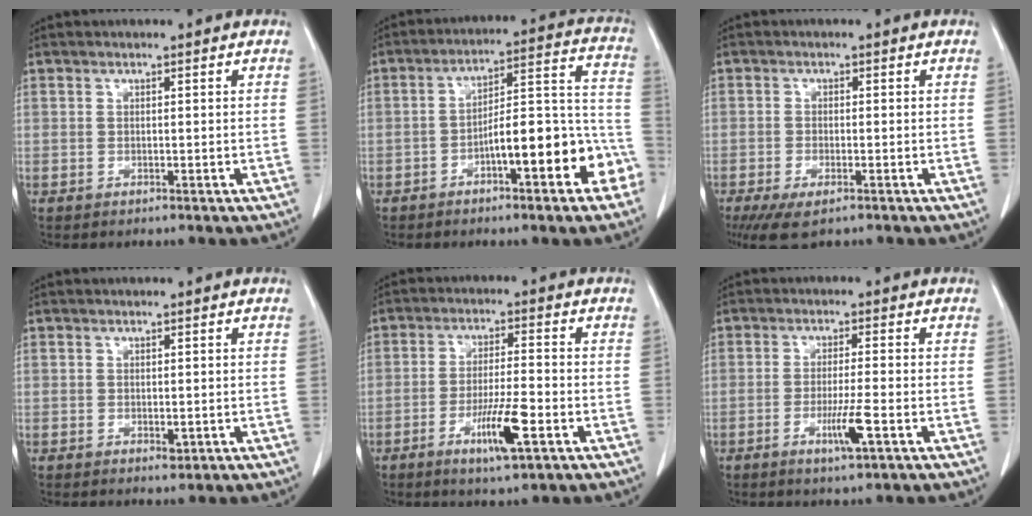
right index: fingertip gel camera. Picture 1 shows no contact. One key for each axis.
{"total": 12.5, "fx": -5.5, "fy": 2.9, "fz": 10.9, "tx": -0.141, "ty": 0.045, "tz": -0.076}
{"total": 5.3, "fx": -3.4, "fy": 1.8, "fz": 3.6, "tx": -0.064, "ty": -0.011, "tz": -0.053}
{"total": 1.2, "fx": -0.2, "fy": 0.8, "fz": 0.8, "tx": -0.007, "ty": -0.001, "tz": 0.001}
{"total": 7.9, "fx": -3.4, "fy": 0.7, "fz": 7.0, "tx": -0.127, "ty": -0.010, "tz": -0.056}
{"total": 4.9, "fx": -2.0, "fy": -0.2, "fz": 4.5, "tx": -0.081, "ty": -0.009, "tz": -0.036}